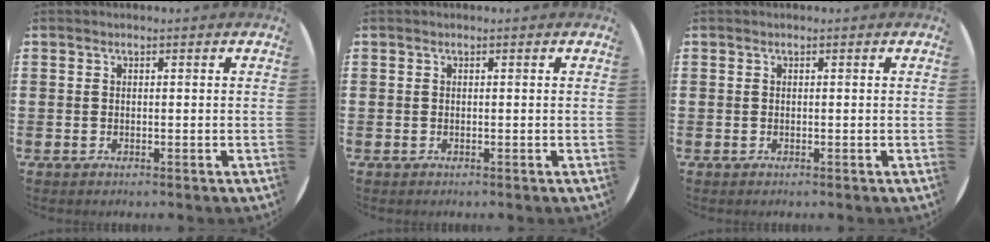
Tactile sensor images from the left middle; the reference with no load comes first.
{"total": 0.0}
{"total": 0.0}